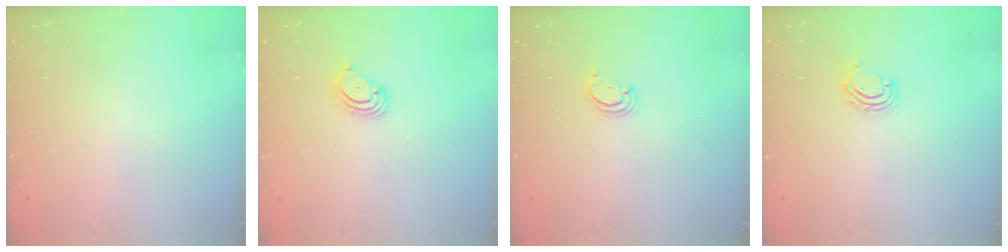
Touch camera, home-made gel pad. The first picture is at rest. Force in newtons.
{"total": 3.5, "press": 3.5, "slide": 0.4}
{"total": 1.7, "press": 1.7, "slide": 0.1}
{"total": 5.6, "press": 5.6, "slide": 0.4}